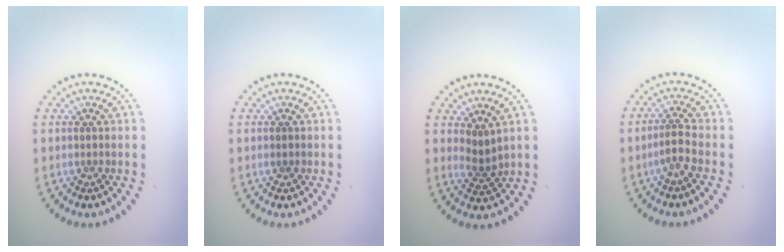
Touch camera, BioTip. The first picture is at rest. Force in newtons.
{"total": 0.6, "press": 0.6, "slide": 0.1}
{"total": 1.8, "press": 1.1, "slide": 1.4}
{"total": 1.8, "press": 1.3, "slide": 1.3}